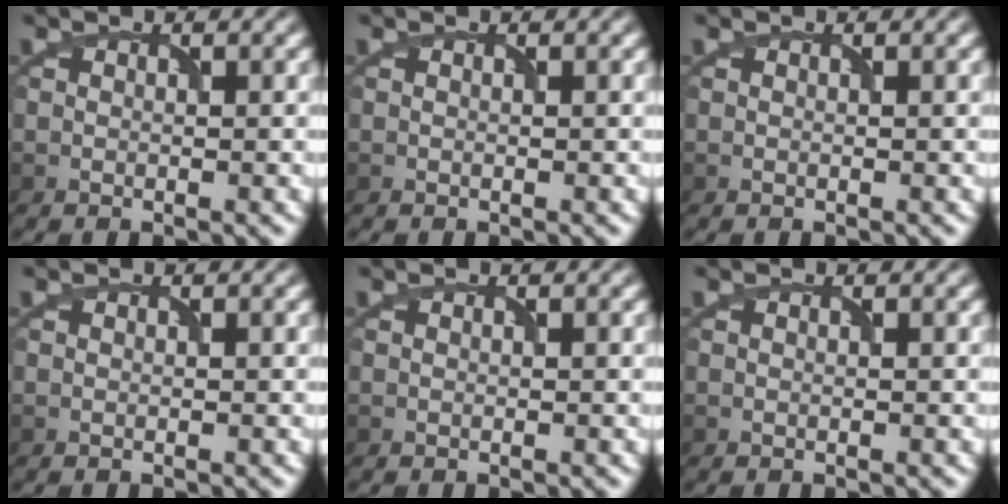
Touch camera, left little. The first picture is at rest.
{"total": 0.0}
{"total": 0.0}
{"total": 0.0}
{"total": 0.0}
{"total": 0.0}